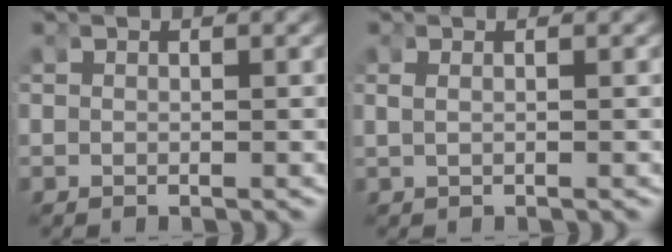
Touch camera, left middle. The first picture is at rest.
{"total": 0.7, "force": [0.0, -0.1, 0.7], "torque": [-0.015, -0.001, 0.007]}